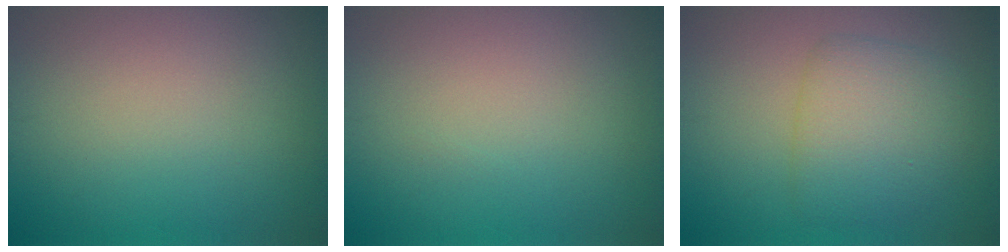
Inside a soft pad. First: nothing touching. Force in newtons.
{"total": 0.0}
{"total": 4.3, "press": 4.3, "slide": 0.1}